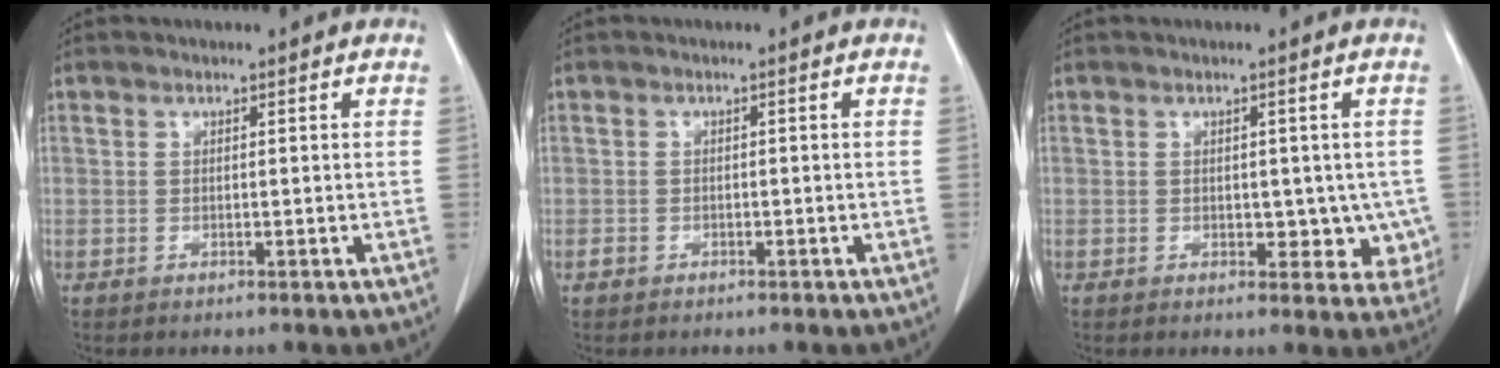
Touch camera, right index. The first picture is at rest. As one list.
[{"total": 1.0, "force": [-0.6, 0.8, 0.2], "torque": [-0.001, 0.003, -0.014]}, {"total": 5.8, "force": [-0.7, 3.6, 4.5], "torque": [-0.029, -0.001, -0.008]}]